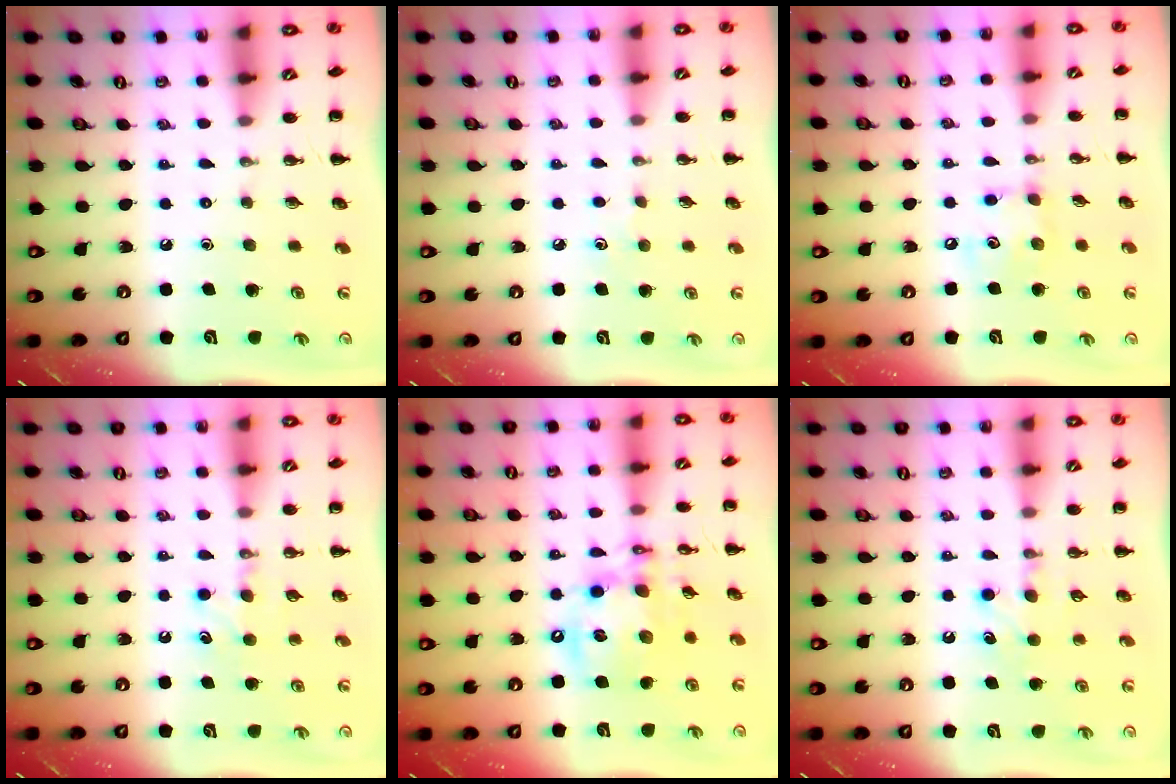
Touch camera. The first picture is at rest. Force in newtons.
{"total": 3.7, "press": 3.5, "slide": 1.2}
{"total": 6.9, "press": 6.9, "slide": 0.5}
{"total": 5.1, "press": 4.9, "slide": 1.6}
{"total": 15.3, "press": 15.0, "slide": 3.1}
{"total": 7.5, "press": 7.3, "slide": 1.7}